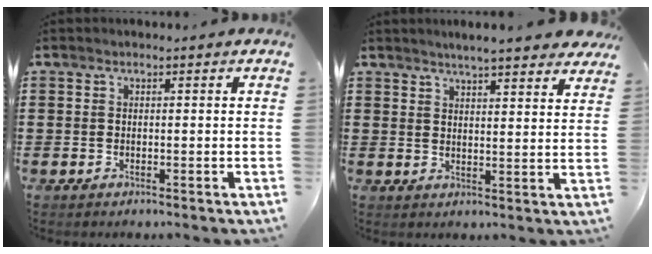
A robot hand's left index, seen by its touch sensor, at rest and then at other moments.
{"total": 4.2, "force": [4.0, -0.2, 1.3], "torque": [-0.040, -0.011, 0.070]}